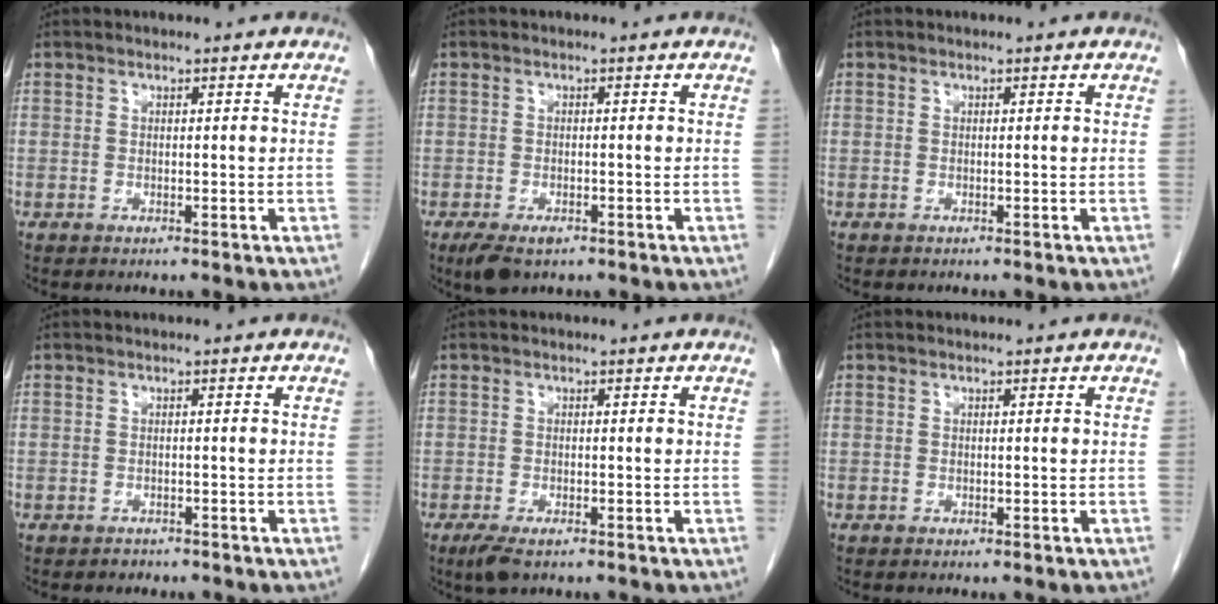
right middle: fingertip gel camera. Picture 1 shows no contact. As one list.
[{"total": 3.9, "force": [-2.4, 1.8, 2.5], "torque": [-0.048, -0.007, -0.035]}, {"total": 0.0}, {"total": 0.8, "force": [-0.7, 0.4, -0.1], "torque": [-0.008, -0.001, -0.012]}, {"total": 3.0, "force": [-1.9, 1.0, 2.1], "torque": [-0.045, -0.007, -0.032]}, {"total": 0.0}]